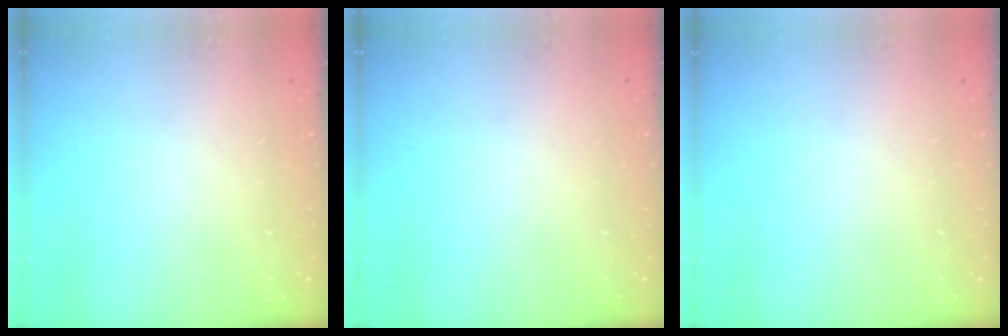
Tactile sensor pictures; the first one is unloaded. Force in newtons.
{"total": 0.0}
{"total": 0.0}